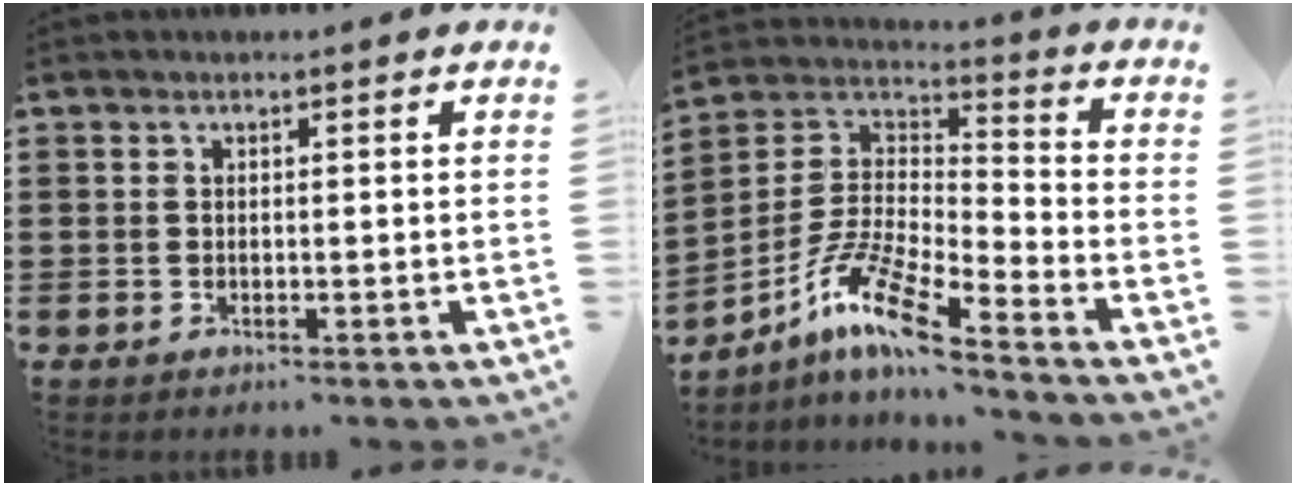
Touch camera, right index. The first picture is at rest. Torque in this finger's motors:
{"motor_torque": [-0.19, 0.34, 0.01, 0.01]}